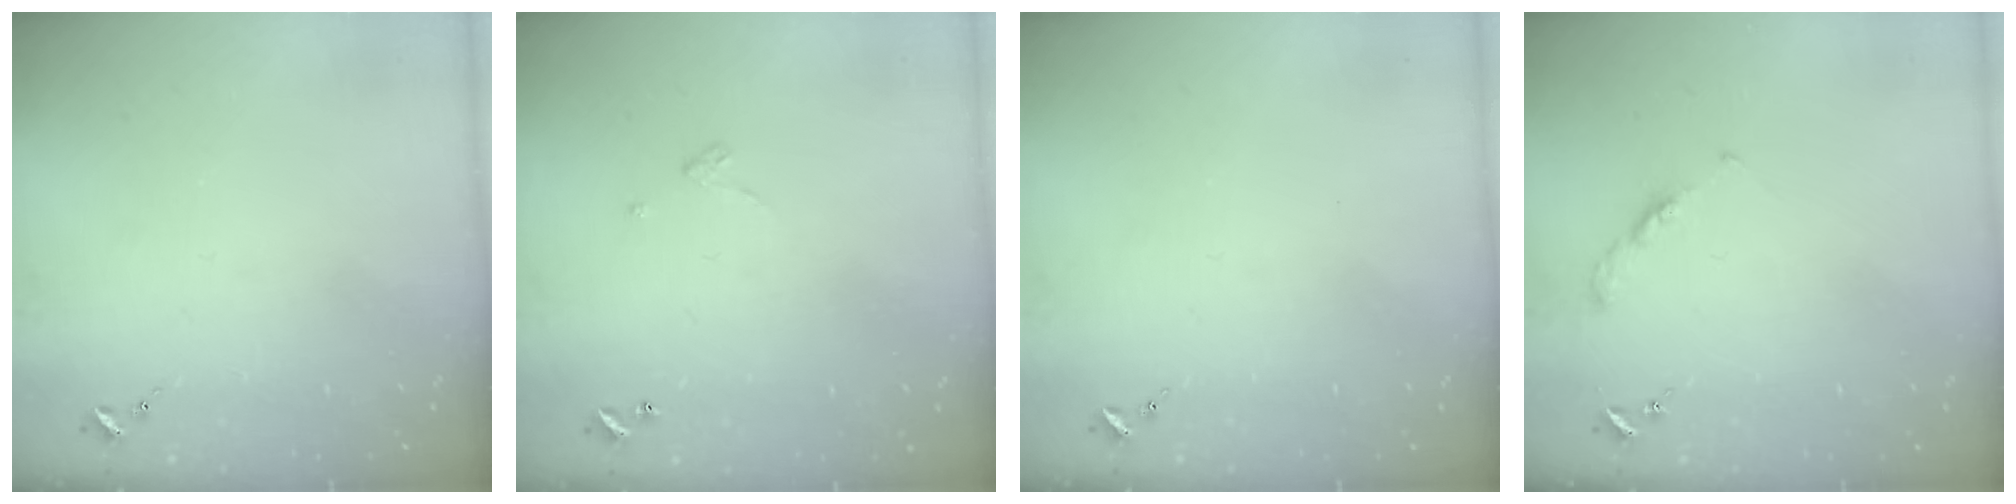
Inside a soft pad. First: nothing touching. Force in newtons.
{"total": 3.2, "press": 3.2, "slide": 0.1}
{"total": 0.0}
{"total": 3.5, "press": 3.5, "slide": 0.4}